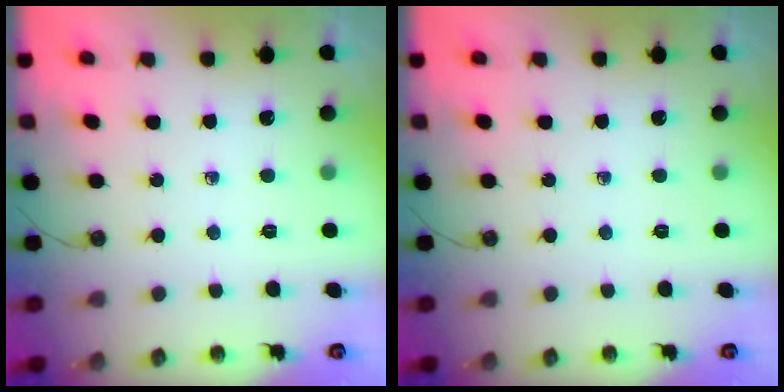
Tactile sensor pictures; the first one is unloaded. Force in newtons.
{"total": 0.0}